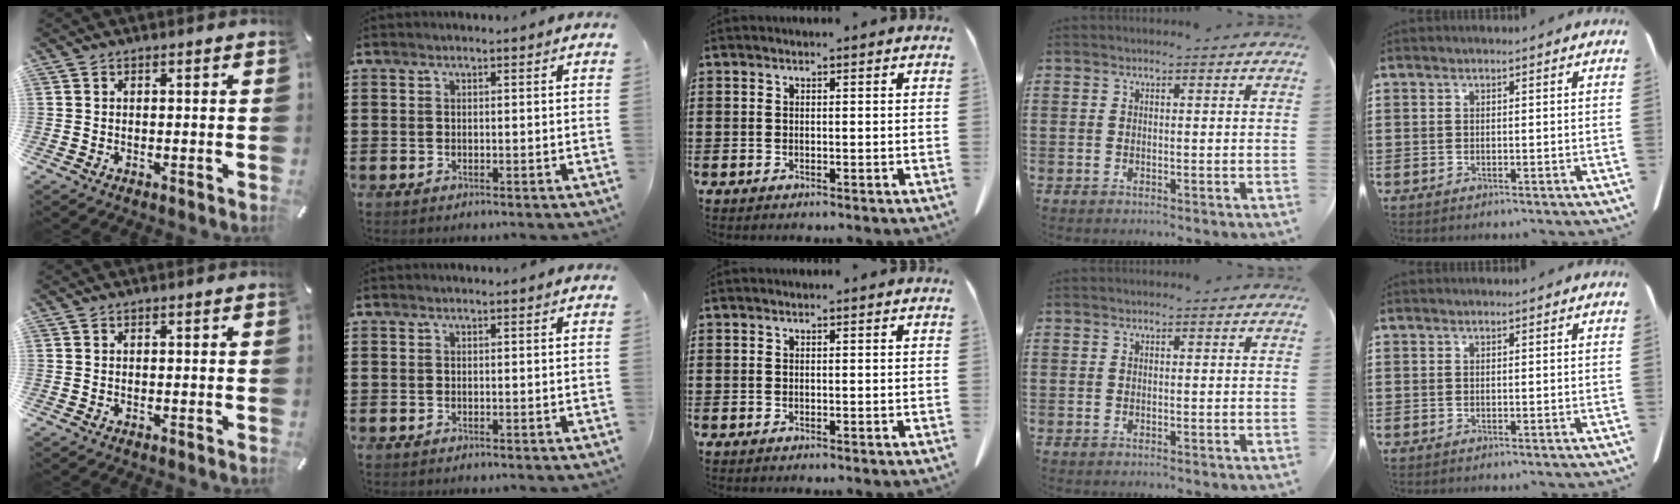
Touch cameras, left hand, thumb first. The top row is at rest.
{}